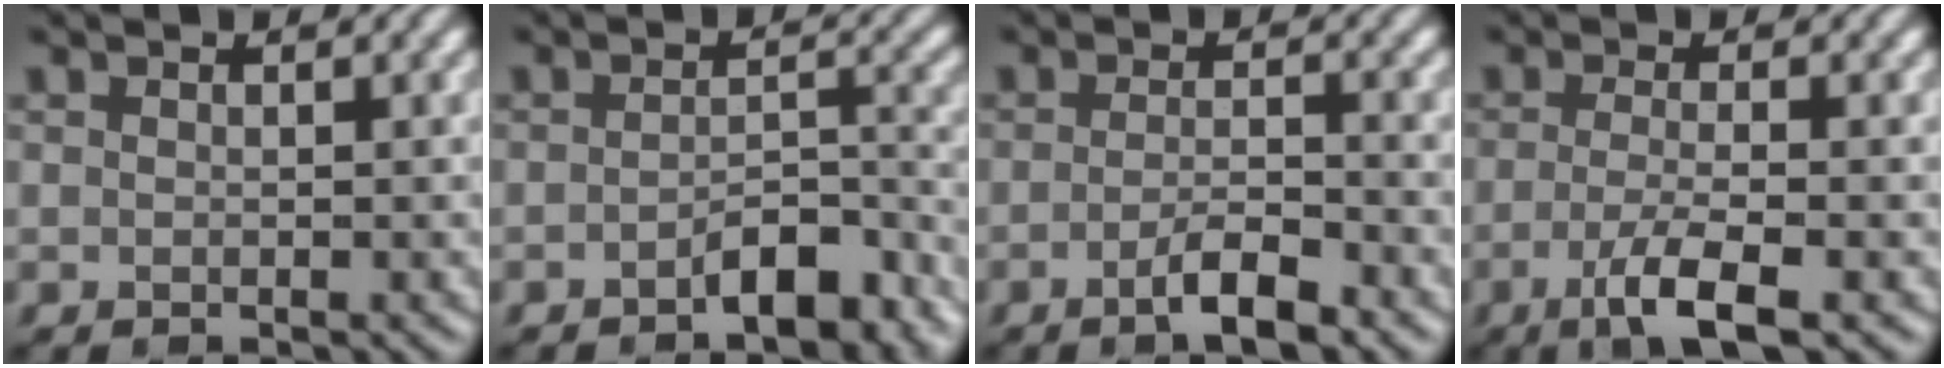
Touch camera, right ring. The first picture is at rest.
{"total": 4.4, "force": [-2.9, 1.7, 2.9], "torque": [-0.039, 0.009, -0.045]}
{"total": 3.2, "force": [-1.8, 0.7, 2.6], "torque": [-0.044, 0.005, -0.037]}
{"total": 4.1, "force": [-1.7, 0.9, 3.6], "torque": [-0.066, -0.003, -0.040]}